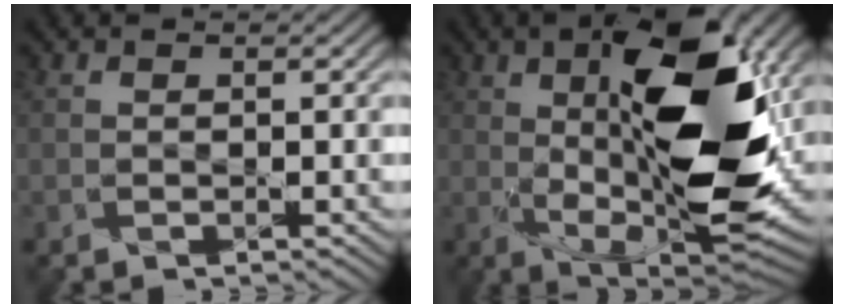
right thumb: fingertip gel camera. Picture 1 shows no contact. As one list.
[{"total": 15.6, "force": [2.4, 6.4, 14.0], "torque": [-0.225, 0.004, 0.035]}]